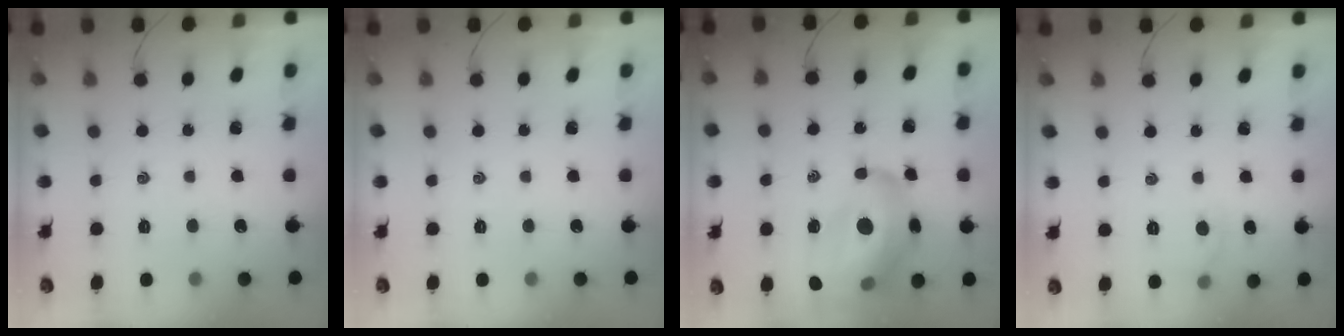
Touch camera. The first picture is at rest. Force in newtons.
{"total": 0.0}
{"total": 23.2, "press": 22.4, "slide": 5.9}
{"total": 5.0, "press": 4.8, "slide": 1.4}